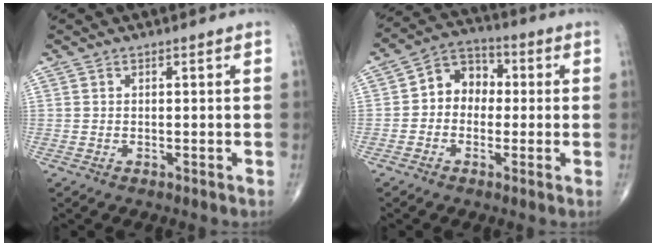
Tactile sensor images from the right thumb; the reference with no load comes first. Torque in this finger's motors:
{"motor_torque": [-0.22, 0.44, 0.46, 0.32, 0.07]}